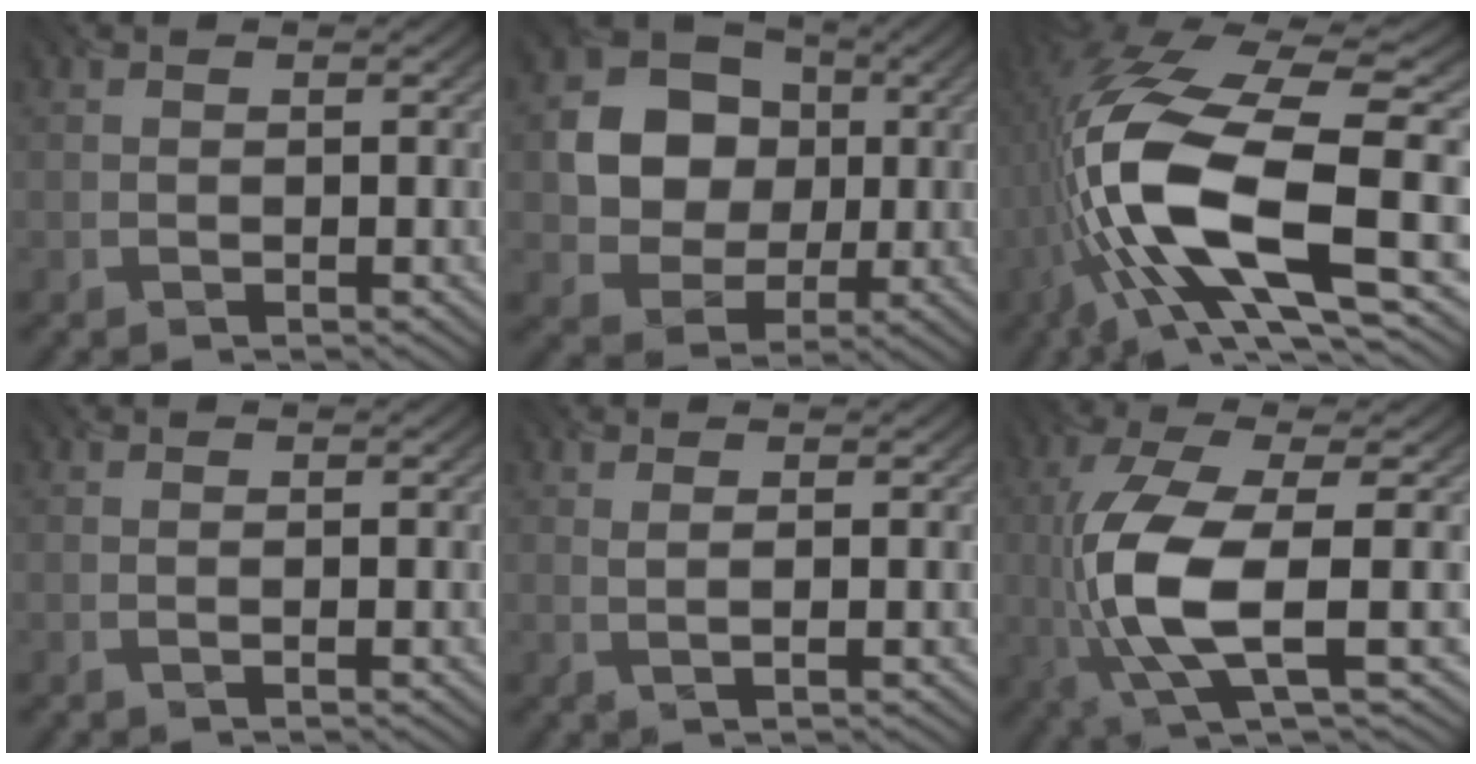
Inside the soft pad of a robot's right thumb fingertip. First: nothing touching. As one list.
[{"total": 10.4, "force": [1.0, 9.1, 5.0], "torque": [-0.111, 0.002, 0.013]}, {"total": 17.3, "force": [-3.0, 6.6, 15.7], "torque": [-0.336, -0.007, -0.047]}, {"total": 0.0}, {"total": 1.1, "force": [0.4, 0.2, 0.9], "torque": [-0.020, 0.004, 0.007]}, {"total": 10.2, "force": [-1.1, 3.2, 9.6], "torque": [-0.213, 0.004, -0.022]}]